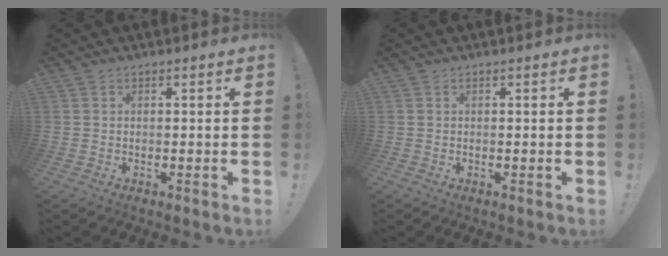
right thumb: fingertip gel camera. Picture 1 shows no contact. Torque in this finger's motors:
{"motor_torque": [-0.04, -0.03, 0.00, 0.00, 0.00]}